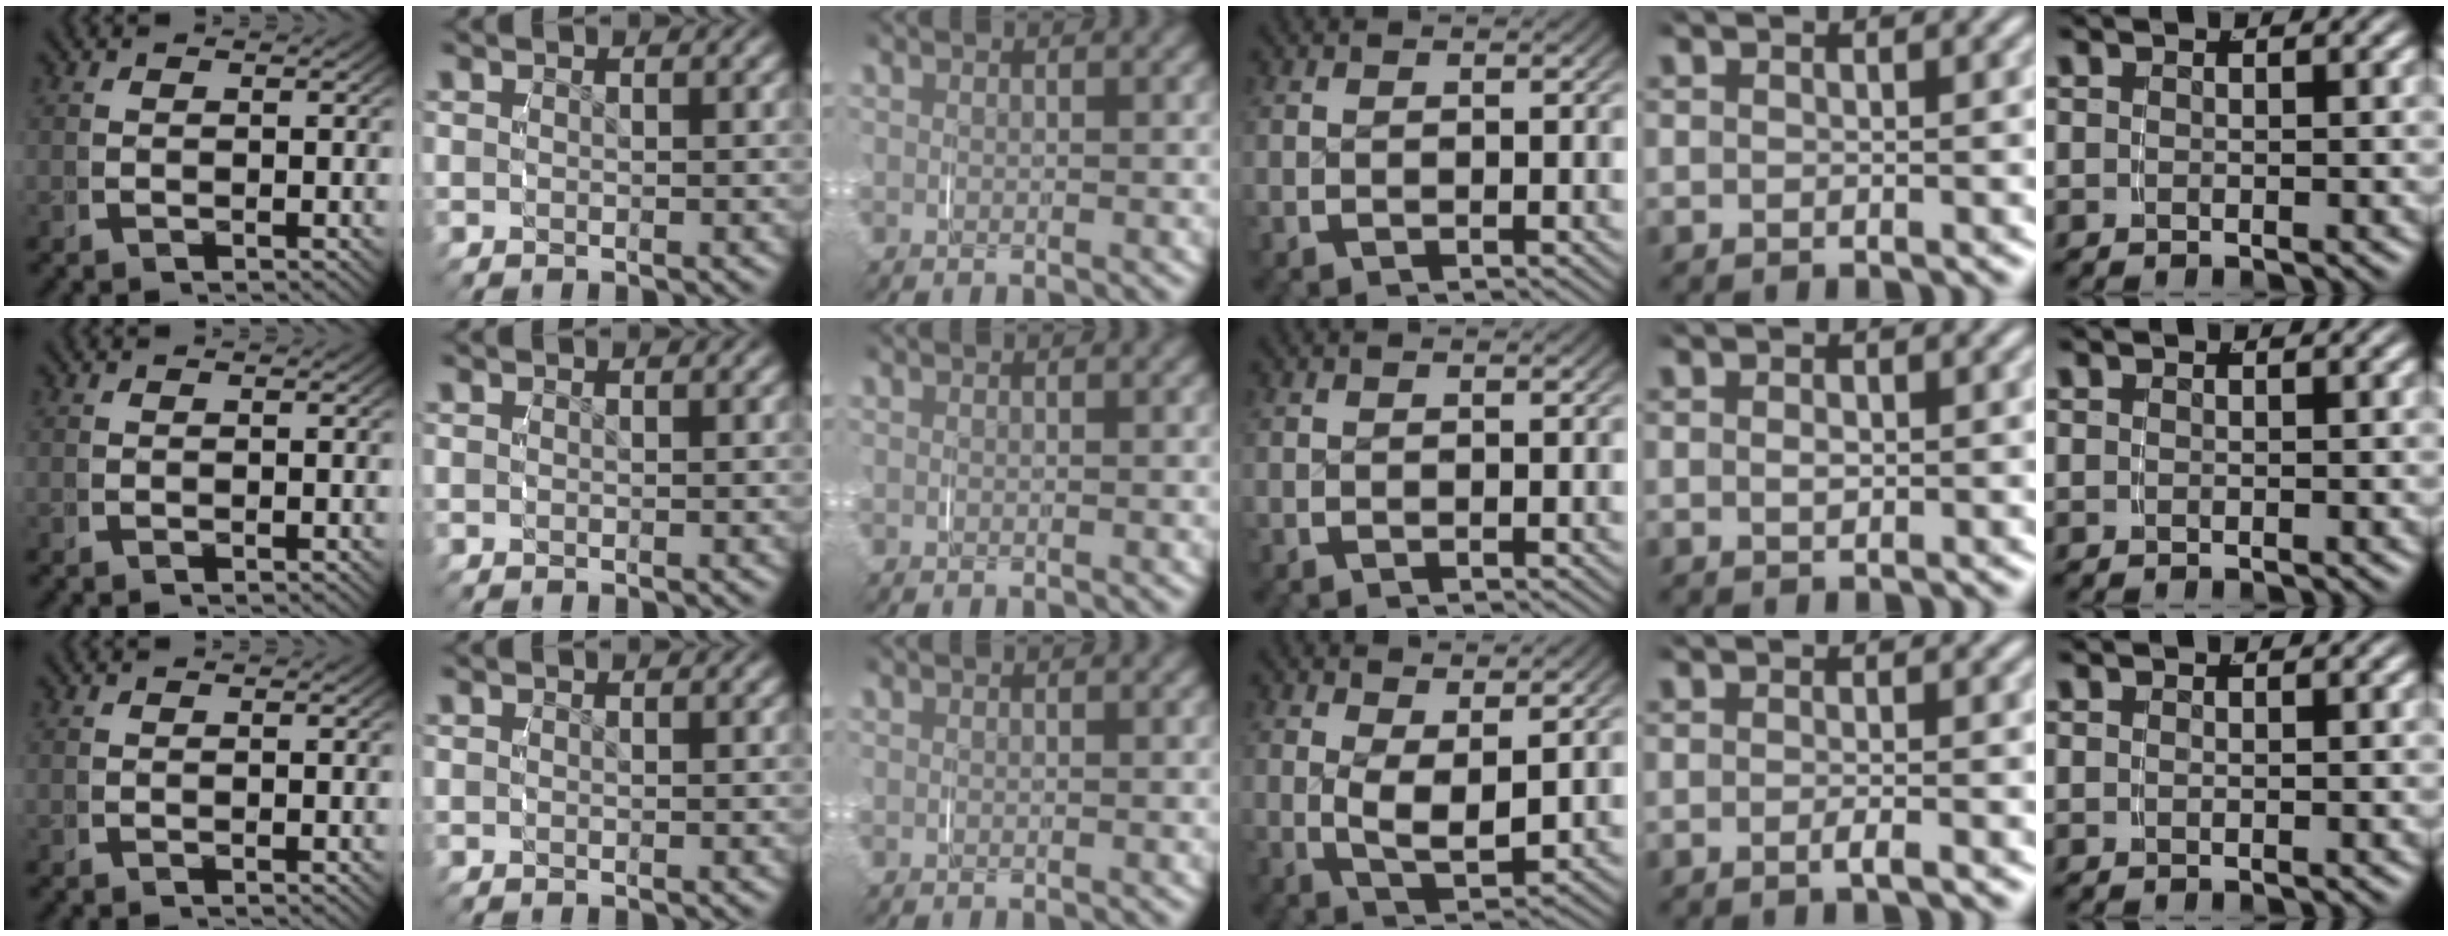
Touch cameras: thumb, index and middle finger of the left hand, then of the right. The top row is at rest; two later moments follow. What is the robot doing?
{"motion": "grasp_and_lifting", "object": "map"}